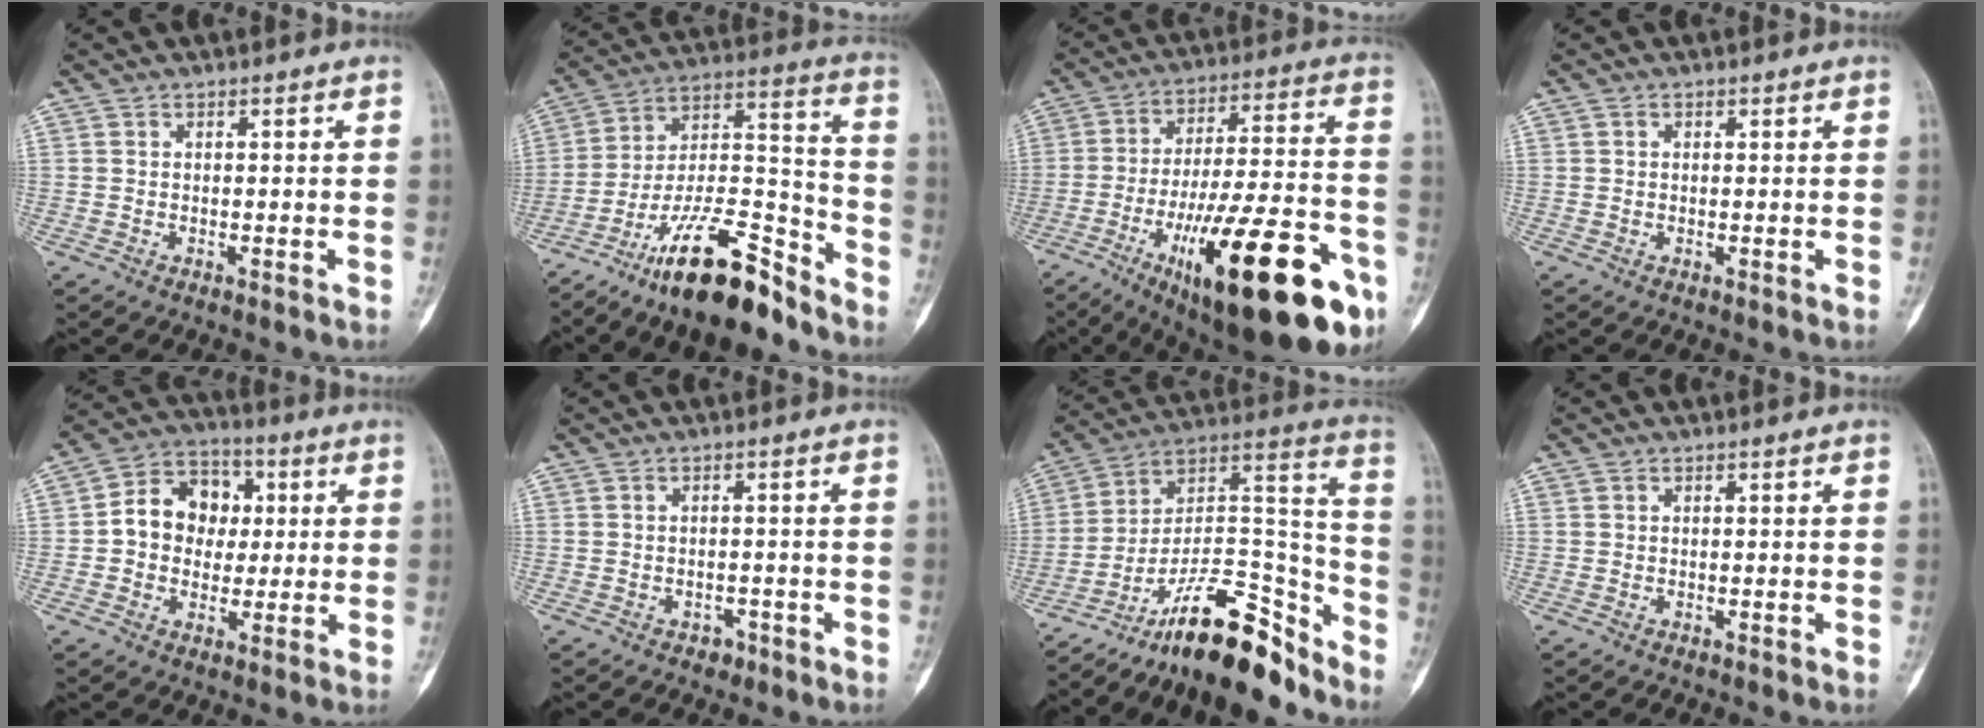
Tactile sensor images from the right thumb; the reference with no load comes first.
{"total": 20.2, "force": [-14.8, 5.9, 12.4], "torque": [-0.205, 0.102, -0.255]}
{"total": 30.0, "force": [-13.5, 8.8, 25.4], "torque": [-0.347, 0.054, -0.196]}
{"total": 0.0}
{"total": 11.4, "force": [0.9, 9.5, 6.3], "torque": [-0.060, 0.021, 0.006]}
{"total": 1.9, "force": [-1.2, 1.2, 0.6], "torque": [-0.001, 0.007, -0.014]}
{"total": 21.5, "force": [-16.8, 6.8, 11.6], "torque": [-0.147, 0.136, -0.282]}
{"total": 0.0}